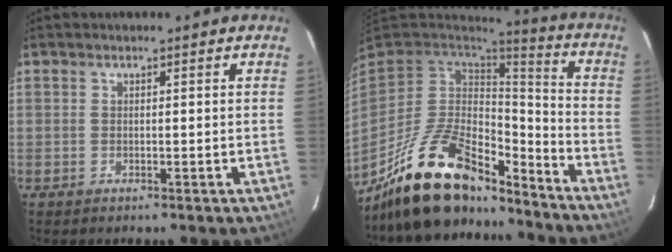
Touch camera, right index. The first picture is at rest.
{"total": 21.6, "force": [-16.4, 8.4, 11.3], "torque": [-0.231, -0.001, -0.270]}